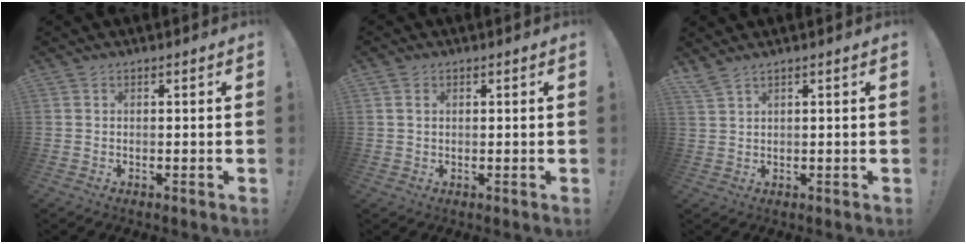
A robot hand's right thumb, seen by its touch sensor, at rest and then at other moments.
{"total": 1.8, "force": [0.8, 1.3, 1.0], "torque": [-0.016, 0.003, 0.014]}
{"total": 2.6, "force": [2.1, 0.2, 1.5], "torque": [-0.033, -0.010, 0.040]}